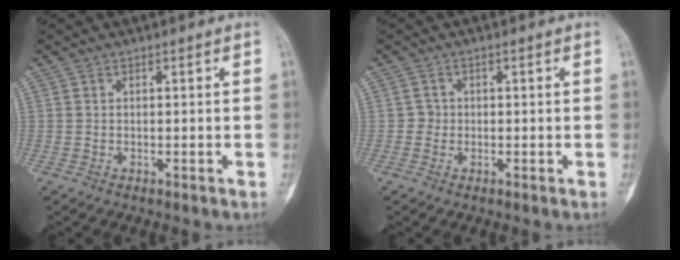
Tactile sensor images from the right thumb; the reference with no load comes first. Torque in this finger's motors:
{"motor_torque": [0.44, 0.04, 0.14, -0.05, 0.03]}